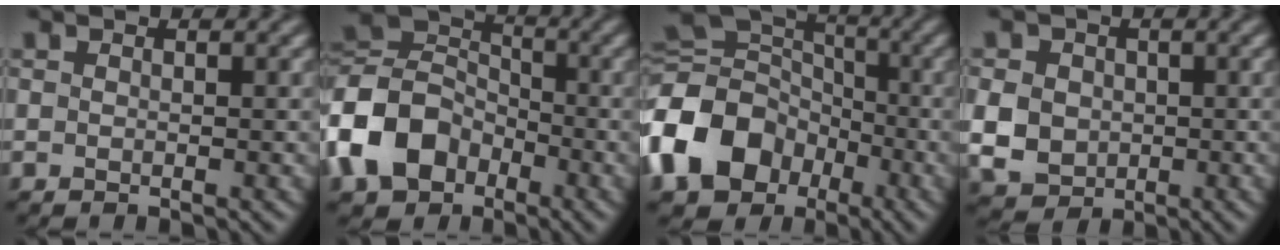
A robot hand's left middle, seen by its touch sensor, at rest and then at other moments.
{"total": 8.2, "force": [-3.3, 6.4, 4.0], "torque": [-0.082, 0.015, -0.084]}
{"total": 12.3, "force": [-4.2, 10.0, 5.7], "torque": [-0.141, -0.011, -0.096]}
{"total": 4.5, "force": [-0.2, 4.1, 2.0], "torque": [-0.055, 0.006, -0.009]}